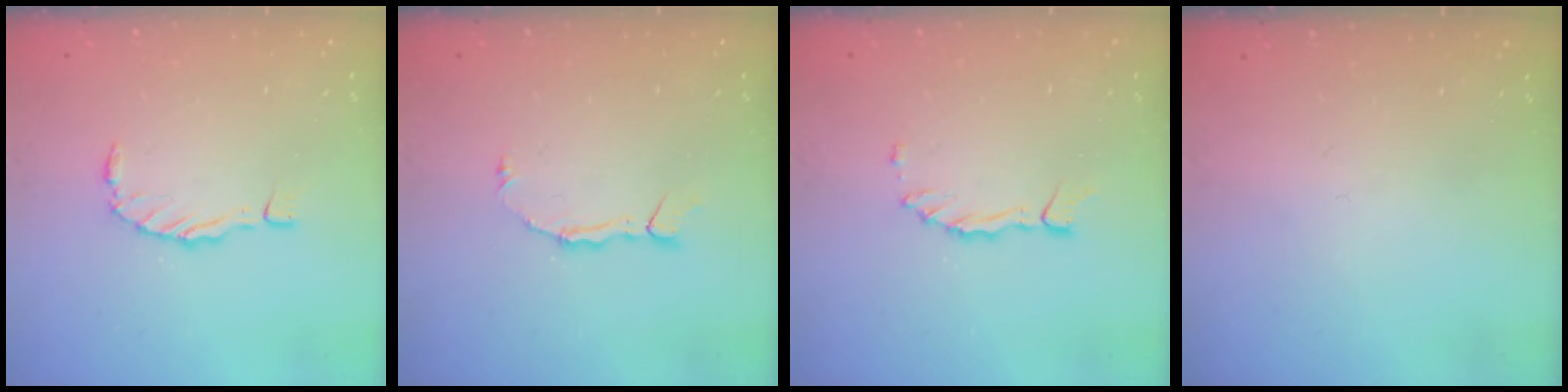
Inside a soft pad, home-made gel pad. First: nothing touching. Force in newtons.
{"total": 3.5, "press": 3.5, "slide": 0.3}
{"total": 1.5, "press": 1.5, "slide": 0.4}
{"total": 0.0}